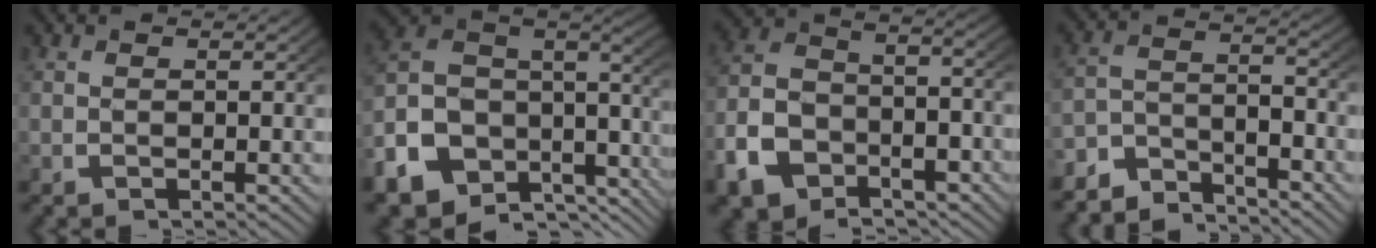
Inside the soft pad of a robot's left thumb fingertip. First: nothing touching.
{"total": 14.6, "force": [-1.6, 10.0, 10.5], "torque": [-0.227, -0.026, -0.022]}
{"total": 9.1, "force": [-4.2, 6.5, 4.8], "torque": [-0.127, -0.031, -0.059]}
{"total": 5.5, "force": [-4.4, 2.5, 2.1], "torque": [-0.029, -0.016, -0.080]}